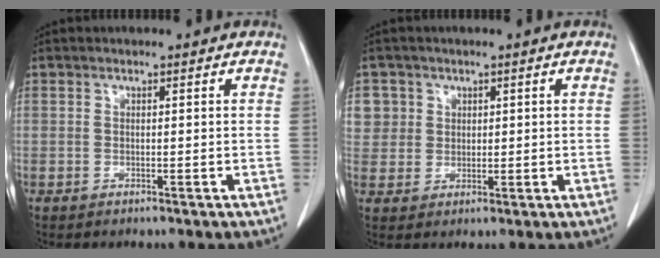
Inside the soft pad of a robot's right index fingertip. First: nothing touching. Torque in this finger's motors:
{"motor_torque": [-0.13, 0.14, -0.03, 0.00]}